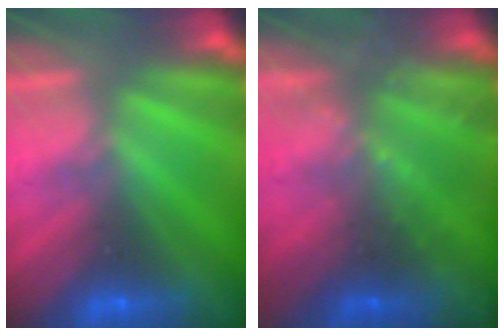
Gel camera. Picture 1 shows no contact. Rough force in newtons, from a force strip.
{"total": 7.0}